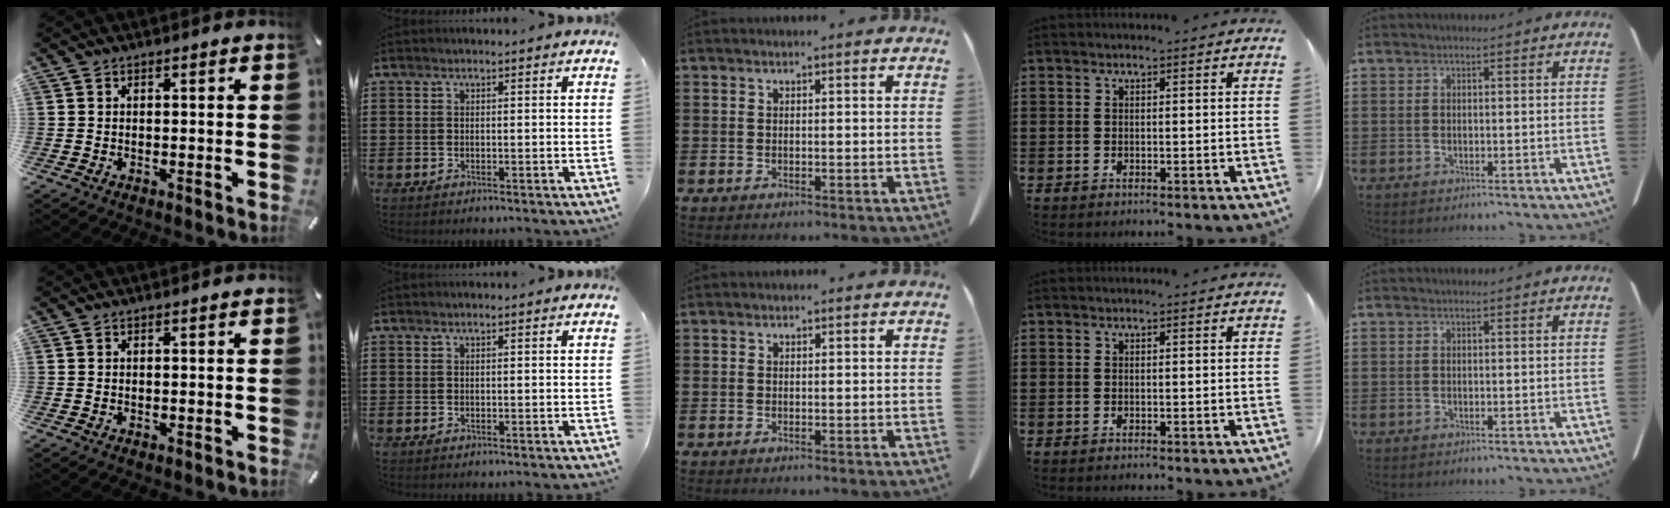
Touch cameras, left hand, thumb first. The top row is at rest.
{}